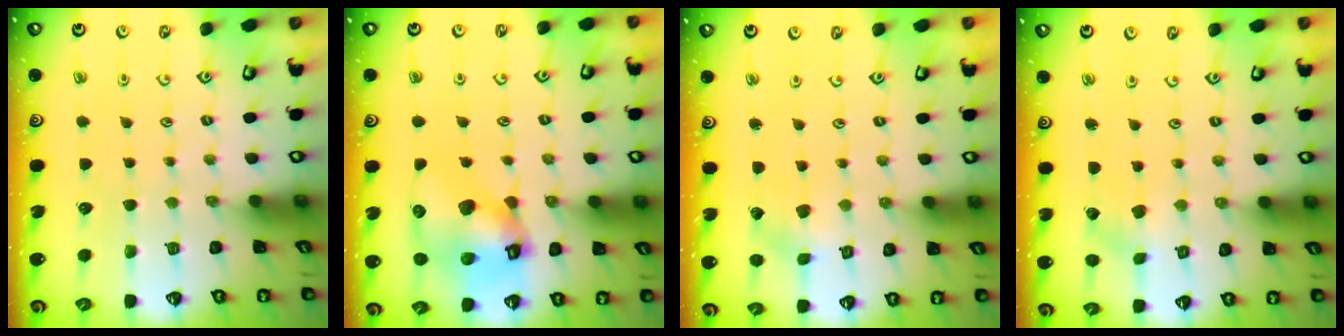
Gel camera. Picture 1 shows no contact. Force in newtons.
{"total": 12.8, "press": 12.7, "slide": 1.8}
{"total": 1.9, "press": 1.9, "slide": 0.3}
{"total": 1.5, "press": 1.5, "slide": 0.1}